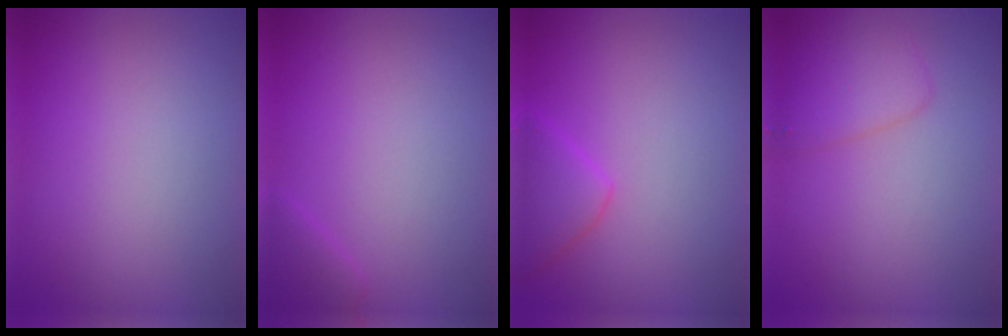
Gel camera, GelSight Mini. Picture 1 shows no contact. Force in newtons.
{"total": 1.4, "press": 1.4, "slide": 0.1}
{"total": 2.9, "press": 2.9, "slide": 0.2}
{"total": 2.6, "press": 2.5, "slide": 0.2}